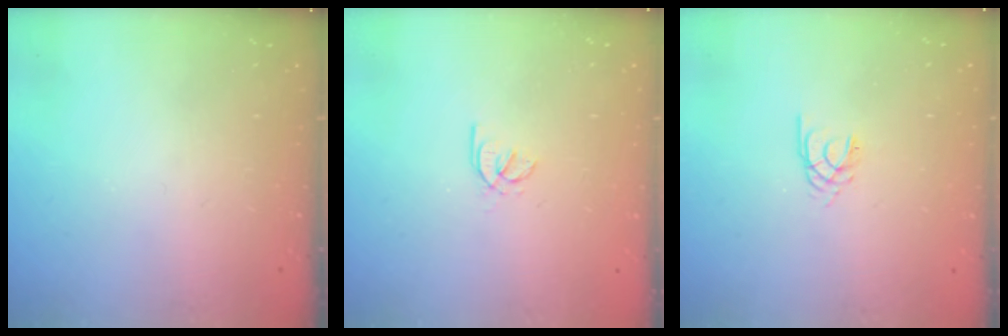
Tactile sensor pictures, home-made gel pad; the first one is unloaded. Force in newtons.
{"total": 1.7, "press": 1.7, "slide": 0.3}
{"total": 2.1, "press": 2.0, "slide": 0.4}